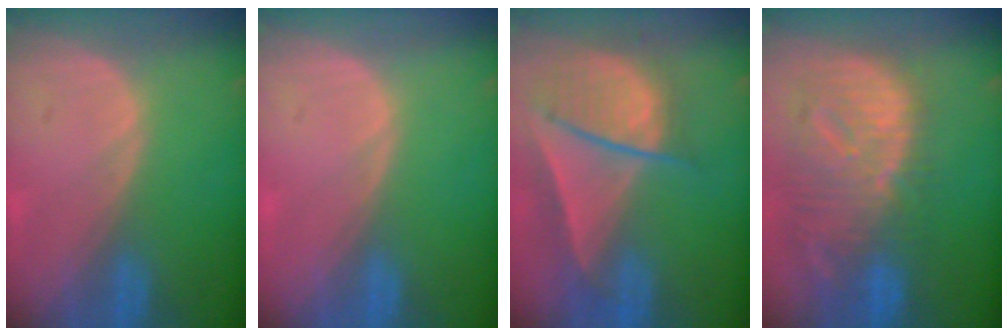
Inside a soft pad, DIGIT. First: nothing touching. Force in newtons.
{"total": 0.0}
{"total": 9.2, "press": 8.0, "slide": 4.6}
{"total": 12.5, "press": 10.8, "slide": 6.3}